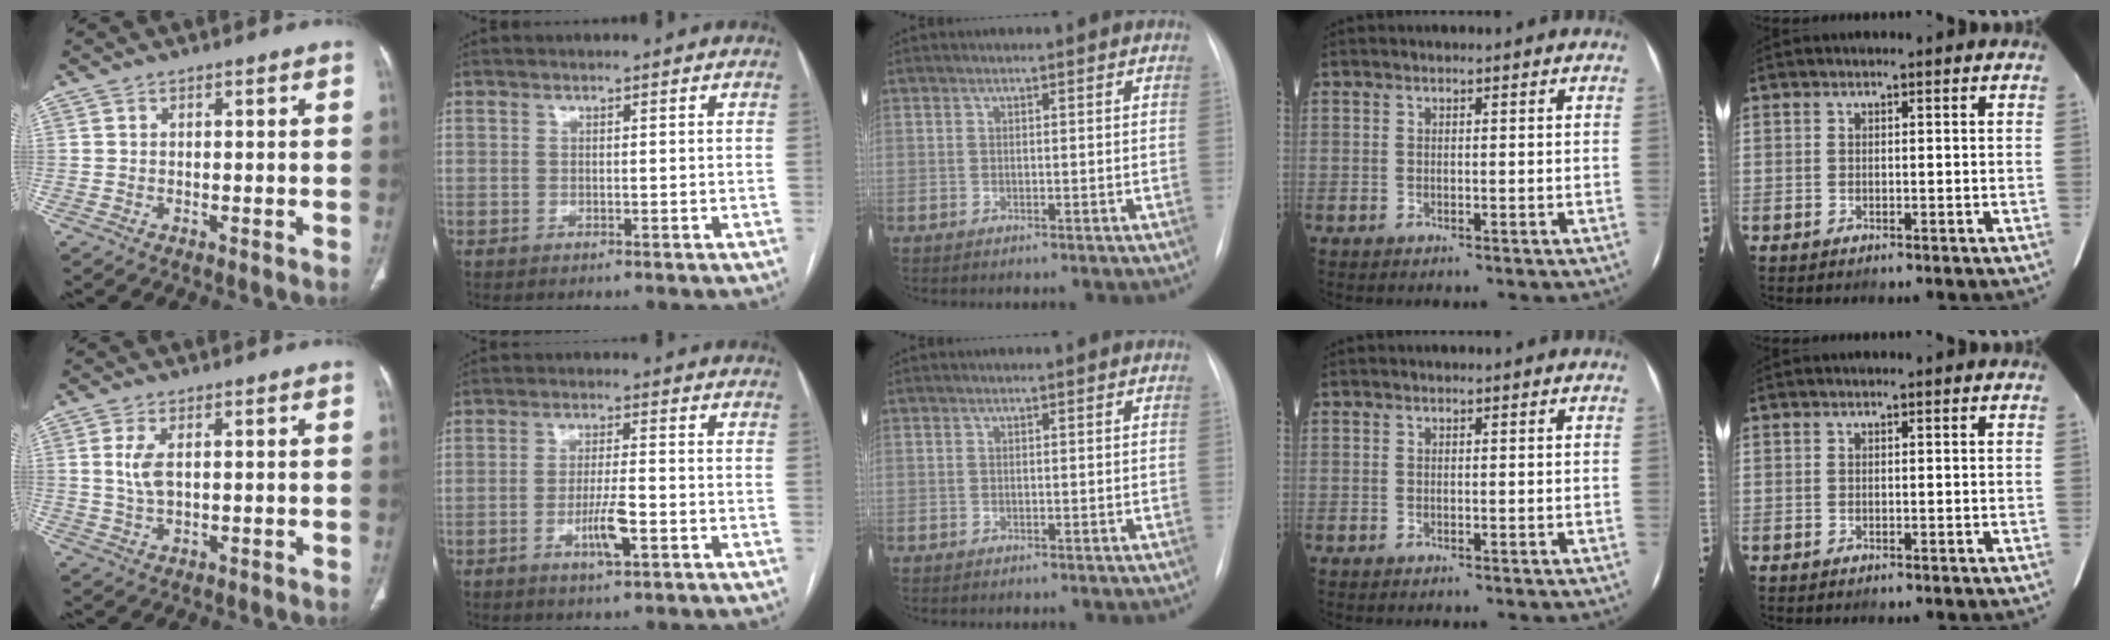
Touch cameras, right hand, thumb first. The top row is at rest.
{"thumb": {"total": 4.3, "force": [0.9, 2.0, 3.7], "torque": [-0.087, -0.004, 0.025]}, "index": {"total": 5.3, "force": [-2.2, 0.6, 4.8], "torque": [-0.092, -0.005, -0.038]}}